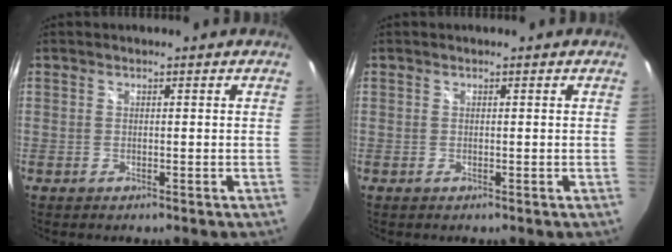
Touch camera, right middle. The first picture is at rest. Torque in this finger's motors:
{"motor_torque": [-0.02, -0.02, 0.00, 0.00]}